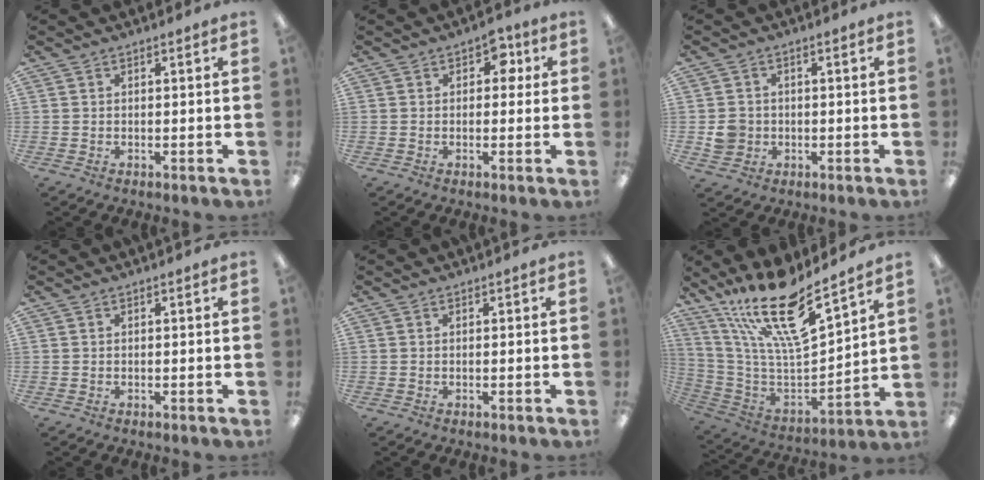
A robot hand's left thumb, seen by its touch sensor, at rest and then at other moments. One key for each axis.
{"total": 4.6, "fx": 1.4, "fy": 3.1, "fz": 3.1, "tx": -0.033, "ty": 0.000, "tz": 0.017}
{"total": 4.2, "fx": -0.7, "fy": 3.9, "fz": 1.4, "tx": -0.018, "ty": 0.006, "tz": -0.011}
{"total": 0.0}
{"total": 0.0}
{"total": 20.5, "fx": 15.3, "fy": 4.8, "fz": 12.8, "tx": -0.235, "ty": -0.110, "tz": 0.261}